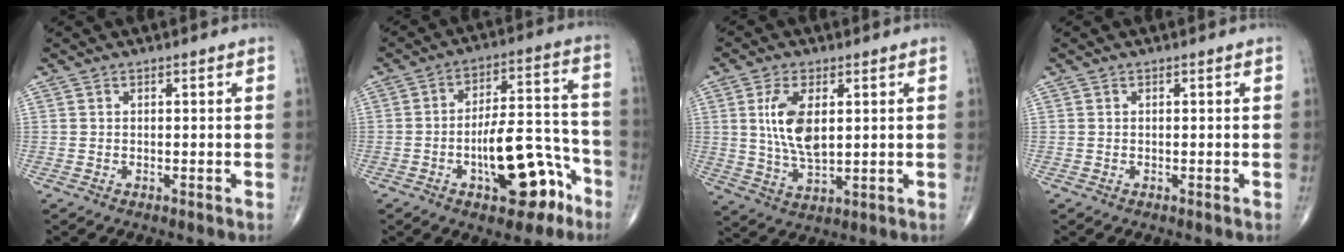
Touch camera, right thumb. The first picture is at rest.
{"total": 15.4, "force": [-6.7, 6.6, 12.2], "torque": [-0.157, 0.058, -0.092]}
{"total": 9.6, "force": [2.0, 4.6, 8.2], "torque": [-0.158, -0.014, 0.044]}
{"total": 0.0}